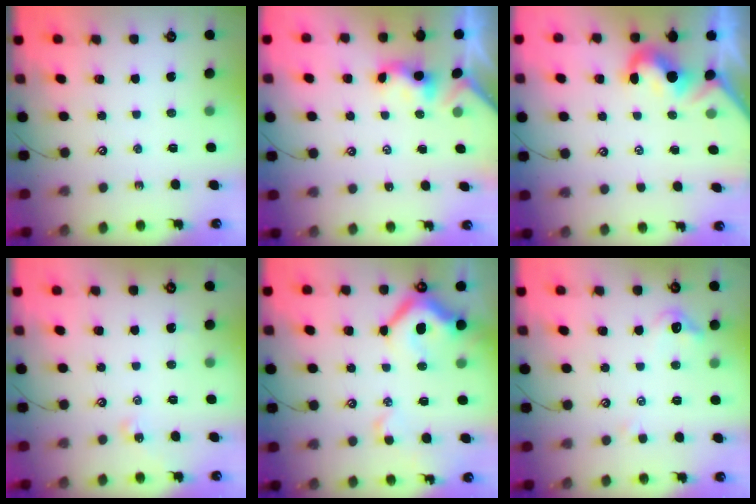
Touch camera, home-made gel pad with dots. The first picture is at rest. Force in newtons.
{"total": 0.6, "press": 0.4, "slide": 0.3}
{"total": 1.9, "press": 1.7, "slide": 0.8}
{"total": 4.3, "press": 4.3, "slide": 0.6}
{"total": 10.3, "press": 10.2, "slide": 1.6}
{"total": 0.8, "press": 0.2, "slide": 0.7}